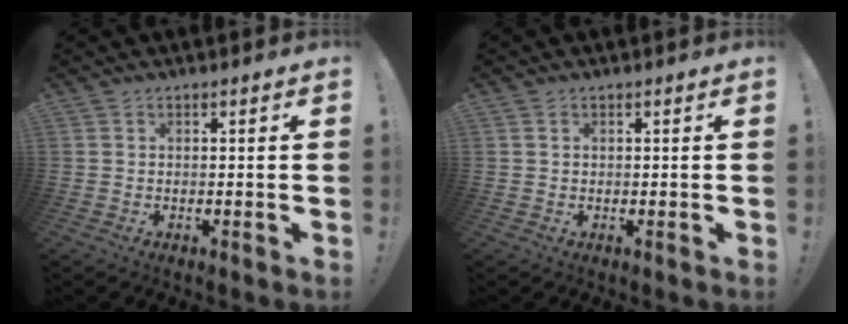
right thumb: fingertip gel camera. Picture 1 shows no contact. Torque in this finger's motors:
{"motor_torque": [-0.20, -0.04, 0.04, 0.09, 0.02]}